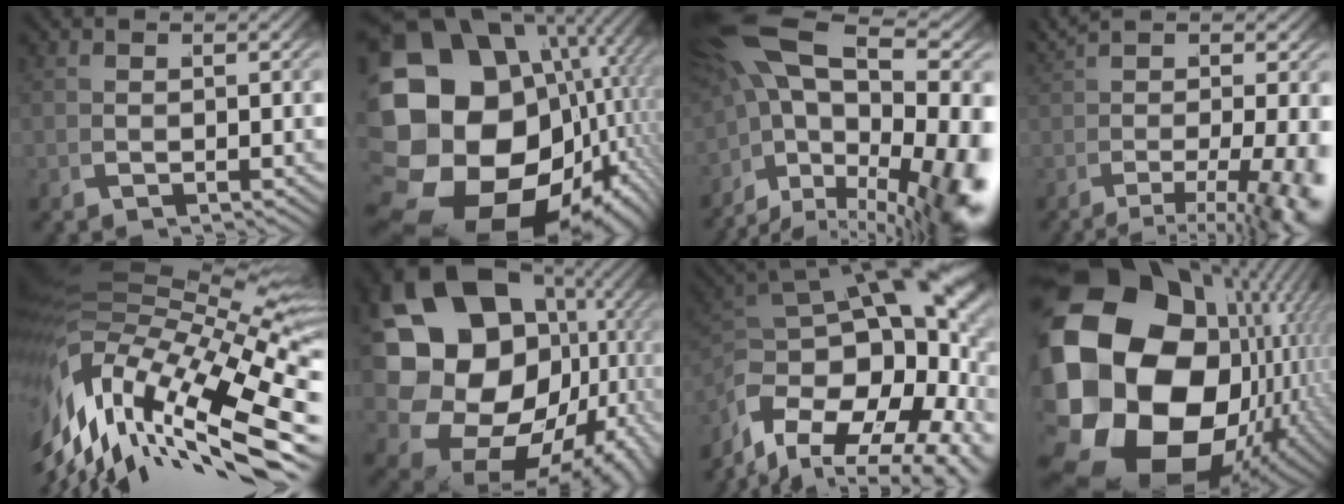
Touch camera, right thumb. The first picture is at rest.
{"total": 26.8, "force": [-2.1, 19.7, 18.0], "torque": [-0.345, -0.092, 0.009]}
{"total": 12.2, "force": [-1.2, 7.2, 9.8], "torque": [-0.210, -0.052, 0.015]}
{"total": 6.1, "force": [-1.4, 2.0, 5.6], "torque": [-0.085, -0.021, 0.000]}
{"total": 19.9, "force": [0.3, 11.9, 16.0], "torque": [-0.277, -0.024, 0.030]}
{"total": 22.0, "force": [-0.3, 16.5, 14.6], "torque": [-0.311, -0.074, 0.030]}
{"total": 16.0, "force": [-1.7, 9.4, 12.9], "torque": [-0.230, -0.069, 0.020]}
{"total": 29.8, "force": [-2.1, 20.6, 21.5], "torque": [-0.382, -0.072, 0.006]}